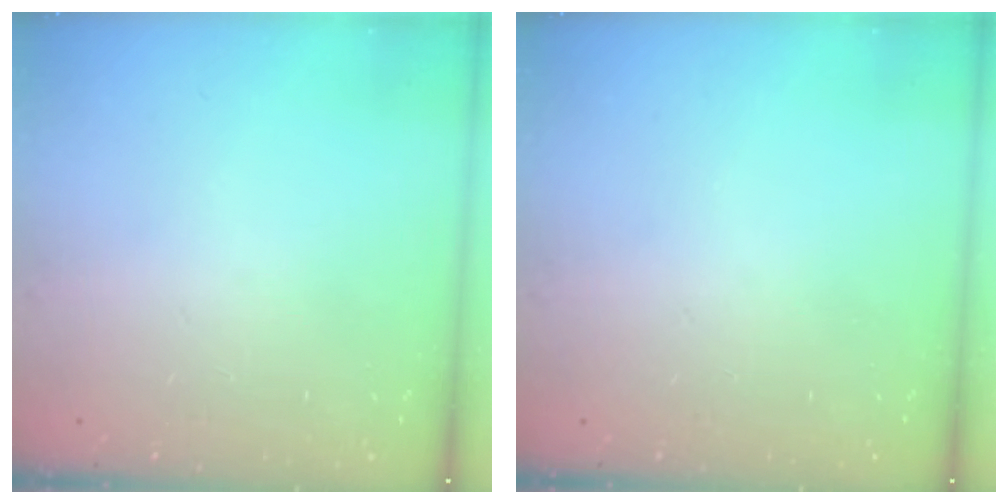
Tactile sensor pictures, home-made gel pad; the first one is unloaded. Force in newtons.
{"total": 0.0}